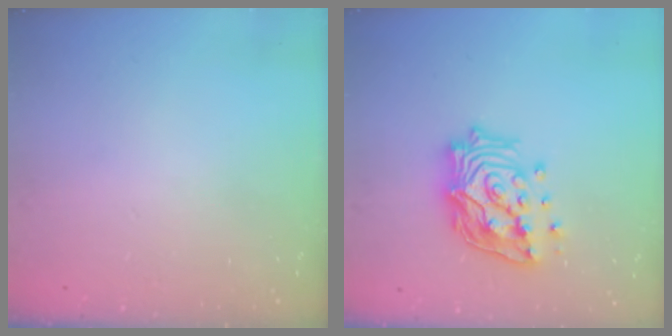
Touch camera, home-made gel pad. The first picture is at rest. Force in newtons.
{"total": 18.9, "press": 18.8, "slide": 1.7}